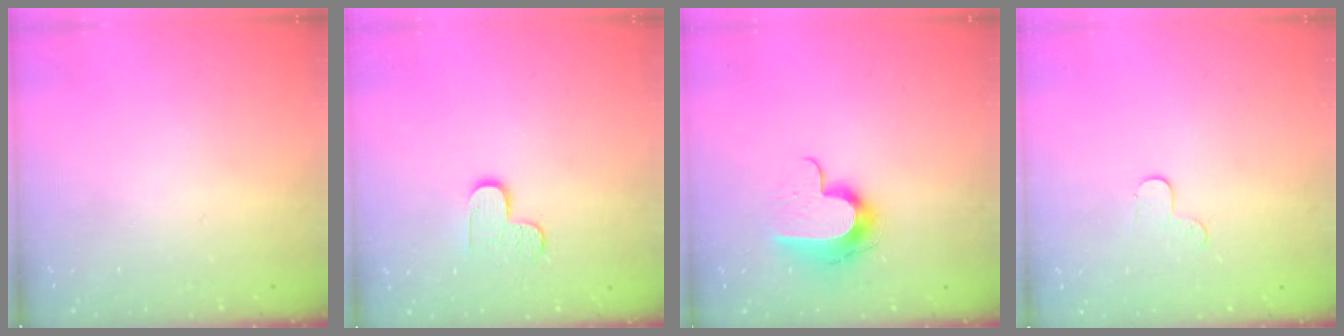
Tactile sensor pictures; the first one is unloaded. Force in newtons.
{"total": 4.9, "press": 4.9, "slide": 0.2}
{"total": 10.2, "press": 10.2, "slide": 0.6}
{"total": 4.3, "press": 4.2, "slide": 0.5}